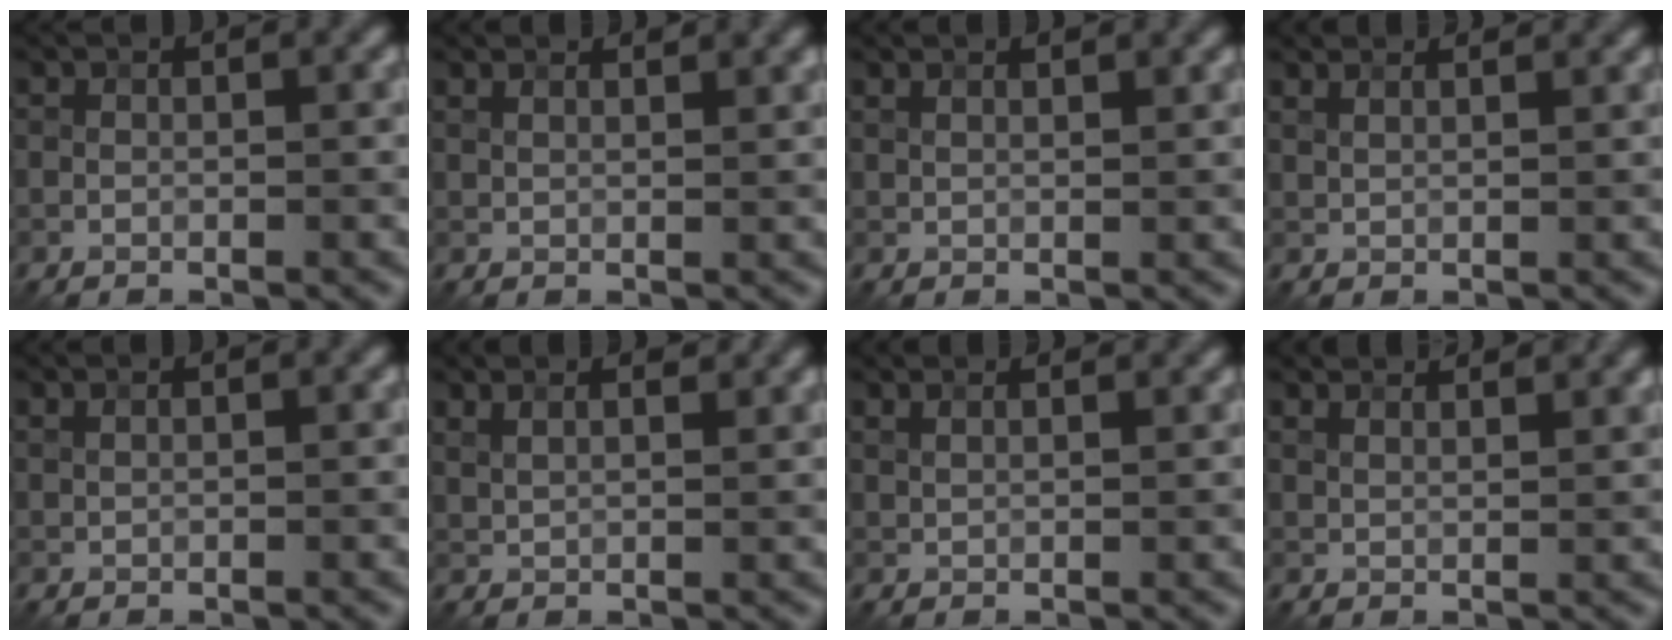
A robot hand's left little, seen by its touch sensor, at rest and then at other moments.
{"total": 4.2, "force": [3.3, 1.5, 2.1], "torque": [-0.023, 0.022, 0.030]}
{"total": 2.4, "force": [1.9, 0.8, 1.2], "torque": [-0.018, 0.006, 0.013]}
{"total": 6.3, "force": [5.1, 2.4, 2.9], "torque": [-0.055, 0.033, 0.074]}
{"total": 0.7, "force": [0.7, 0.2, 0.2], "torque": [-0.007, 0.000, 0.011]}
{"total": 4.5, "force": [3.5, 1.7, 2.3], "torque": [-0.035, 0.023, 0.039]}
{"total": 5.4, "force": [4.3, 2.1, 2.6], "torque": [-0.038, 0.033, 0.054]}
{"total": 7.3, "force": [6.1, 2.3, 3.4], "torque": [-0.055, 0.024, 0.084]}